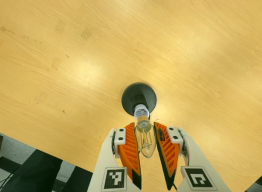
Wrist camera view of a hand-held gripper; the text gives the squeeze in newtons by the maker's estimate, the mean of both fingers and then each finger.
{"total": 13.6, "left": 14.2, "right": 13.0}